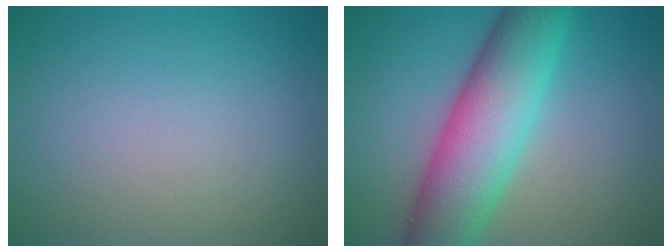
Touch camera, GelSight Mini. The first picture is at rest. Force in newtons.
{"total": 9.7, "press": 9.7, "slide": 0.2}